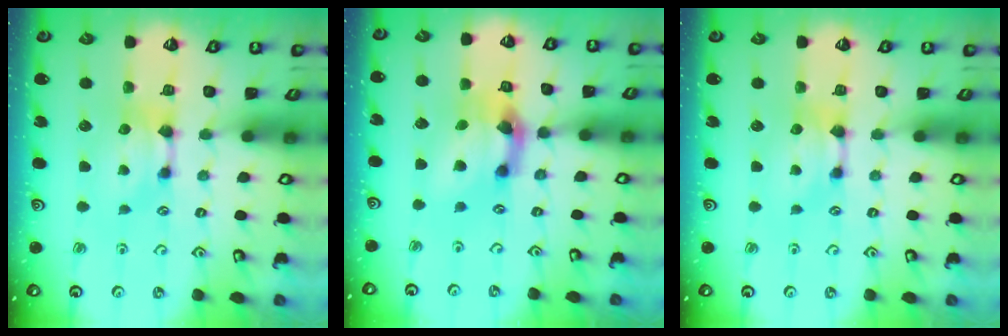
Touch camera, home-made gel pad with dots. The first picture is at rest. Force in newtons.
{"total": 7.1, "press": 6.8, "slide": 2.0}
{"total": 0.0}